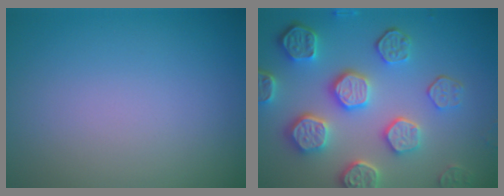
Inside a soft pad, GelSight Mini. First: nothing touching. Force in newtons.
{"total": 6.9, "press": 5.6, "slide": 4.1}